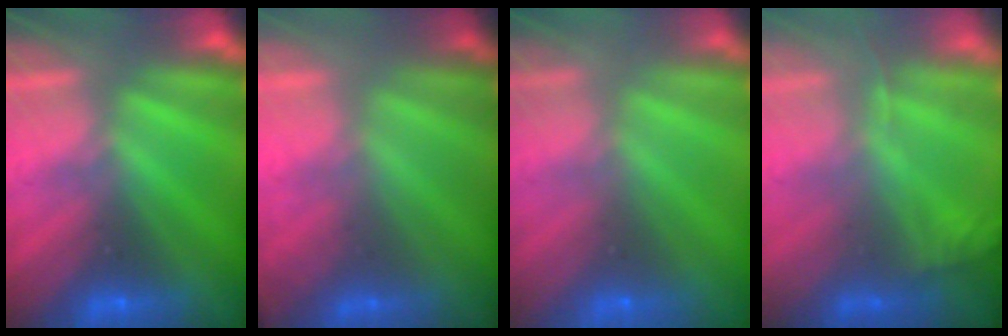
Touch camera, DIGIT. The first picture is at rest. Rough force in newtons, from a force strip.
{"total": 2.0}
{"total": 9.4}
{"total": 1.1}